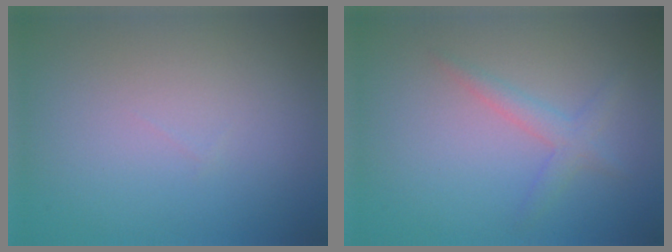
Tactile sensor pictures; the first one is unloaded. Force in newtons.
{"total": 1.9, "press": 1.9, "slide": 0.1}